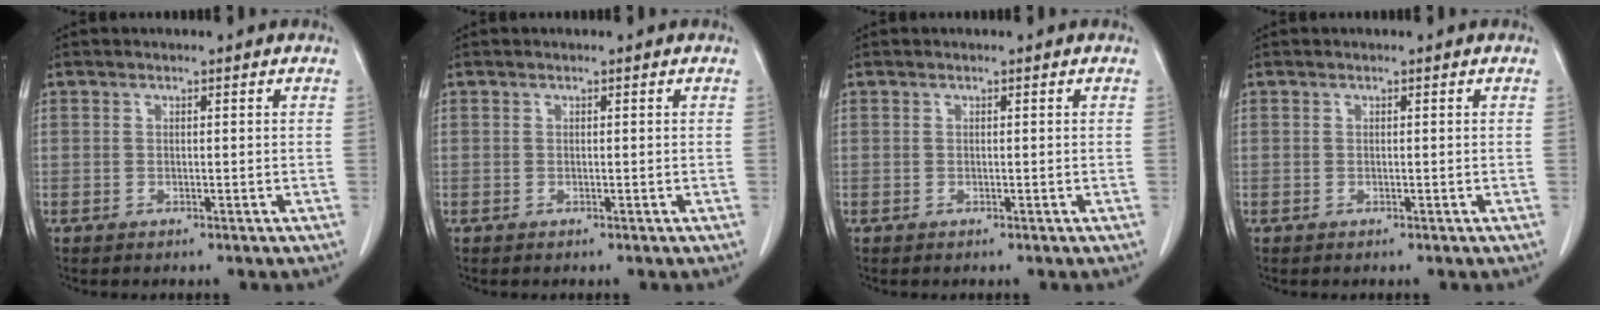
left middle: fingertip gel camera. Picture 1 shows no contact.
{"total": 0.0}
{"total": 0.0}
{"total": 0.0}